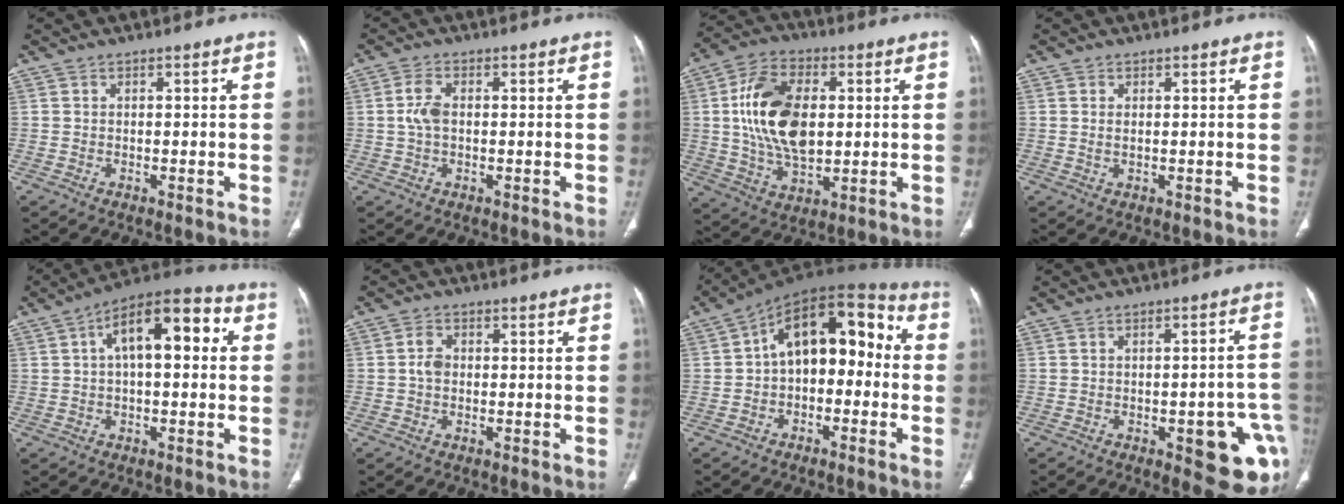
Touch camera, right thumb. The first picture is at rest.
{"total": 3.6, "force": [0.1, 1.9, 3.1], "torque": [-0.073, 0.005, -0.002]}
{"total": 16.8, "force": [2.0, 10.0, 13.3], "torque": [-0.233, 0.001, 0.038]}
{"total": 1.0, "force": [0.2, 0.4, 0.9], "torque": [-0.023, 0.000, 0.008]}
{"total": 13.7, "force": [3.0, 6.3, 11.8], "torque": [-0.167, 0.036, 0.038]}
{"total": 2.5, "force": [-0.1, 1.7, 1.8], "torque": [-0.034, 0.005, -0.006]}
{"total": 14.9, "force": [0.0, 9.2, 11.7], "torque": [-0.127, 0.054, -0.015]}
{"total": 12.7, "force": [-4.5, 4.7, 10.9], "torque": [-0.097, 0.020, -0.041]}